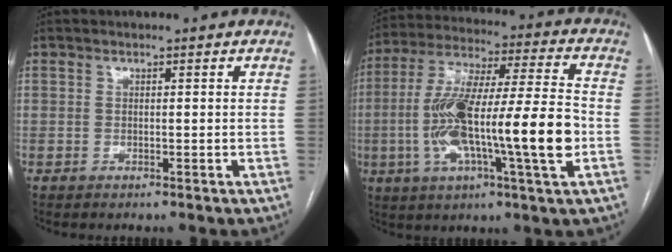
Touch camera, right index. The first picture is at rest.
{"total": 20.5, "force": [-3.7, 1.7, 20.1], "torque": [-0.366, 0.006, -0.060]}